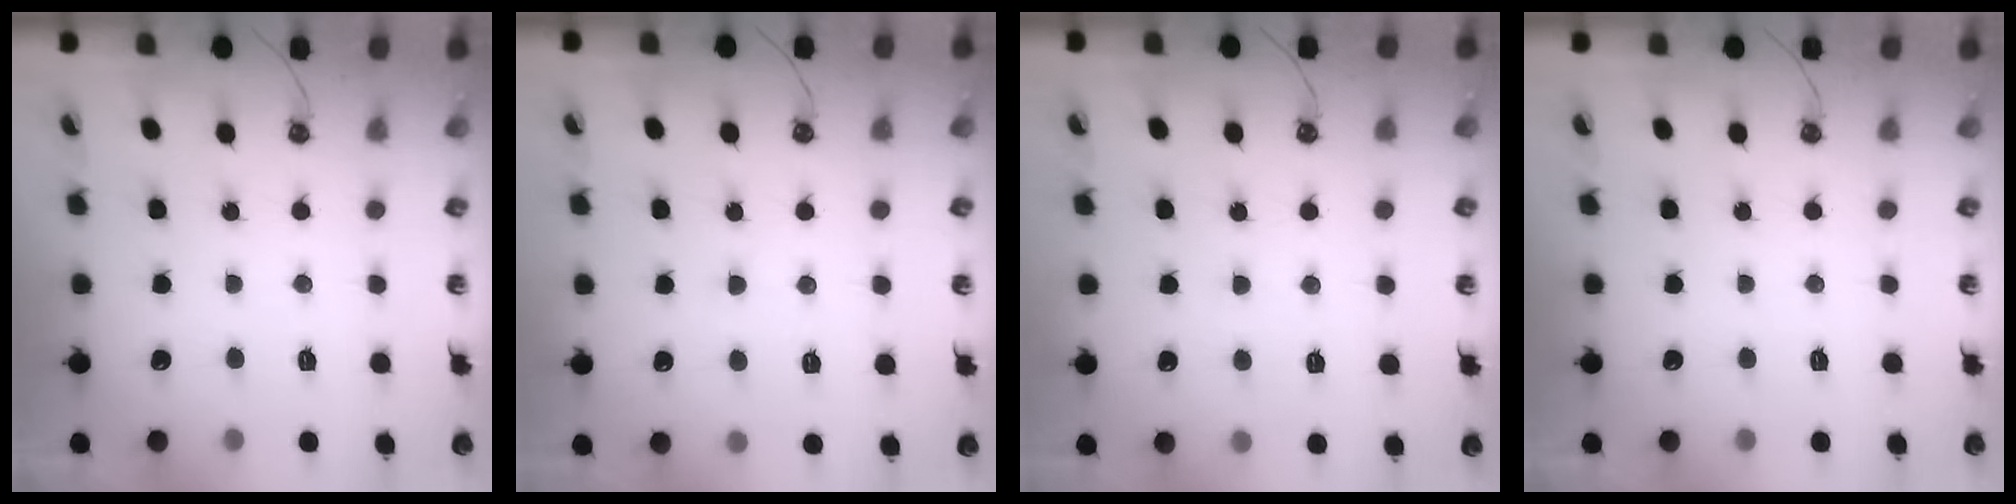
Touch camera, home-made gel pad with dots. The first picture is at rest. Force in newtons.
{"total": 1.1, "press": 1.0, "slide": 0.4}
{"total": 1.8, "press": 1.8, "slide": 0.3}
{"total": 0.0}